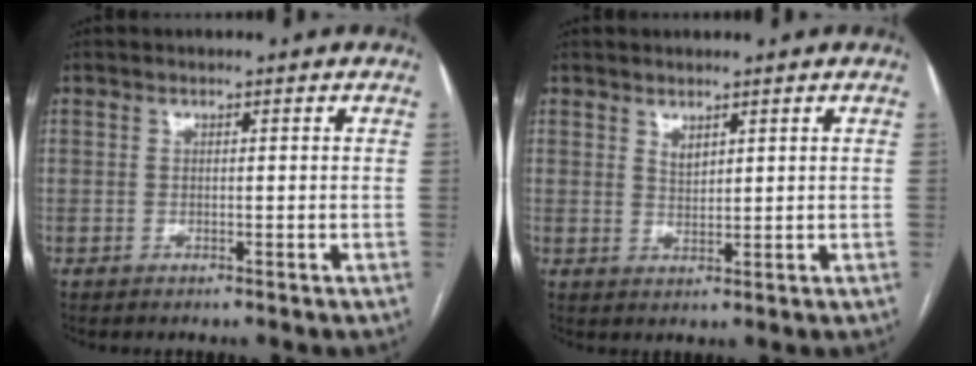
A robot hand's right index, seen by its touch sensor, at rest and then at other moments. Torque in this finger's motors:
{"motor_torque": [0.16, 0.11, -0.01, 0.02]}